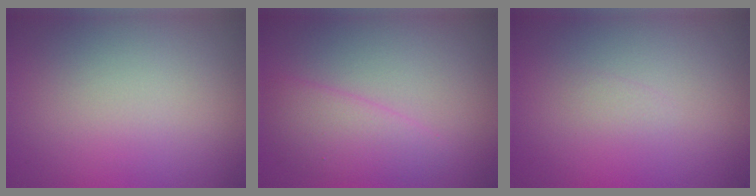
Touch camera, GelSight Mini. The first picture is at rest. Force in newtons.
{"total": 2.8, "press": 2.8, "slide": 0.2}
{"total": 0.5, "press": 0.5, "slide": 0.1}